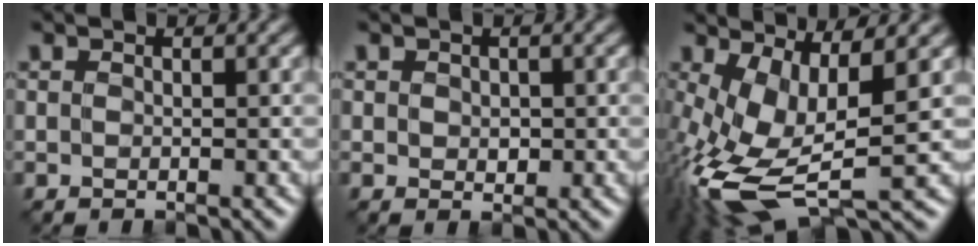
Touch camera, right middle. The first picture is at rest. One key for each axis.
{"total": 1.1, "fx": 0.1, "fy": 0.9, "fz": 0.6, "tx": -0.010, "ty": -0.005, "tz": 0.004}
{"total": 10.4, "fx": -2.0, "fy": 4.1, "fz": 9.4, "tx": -0.217, "ty": -0.020, "tz": -0.029}